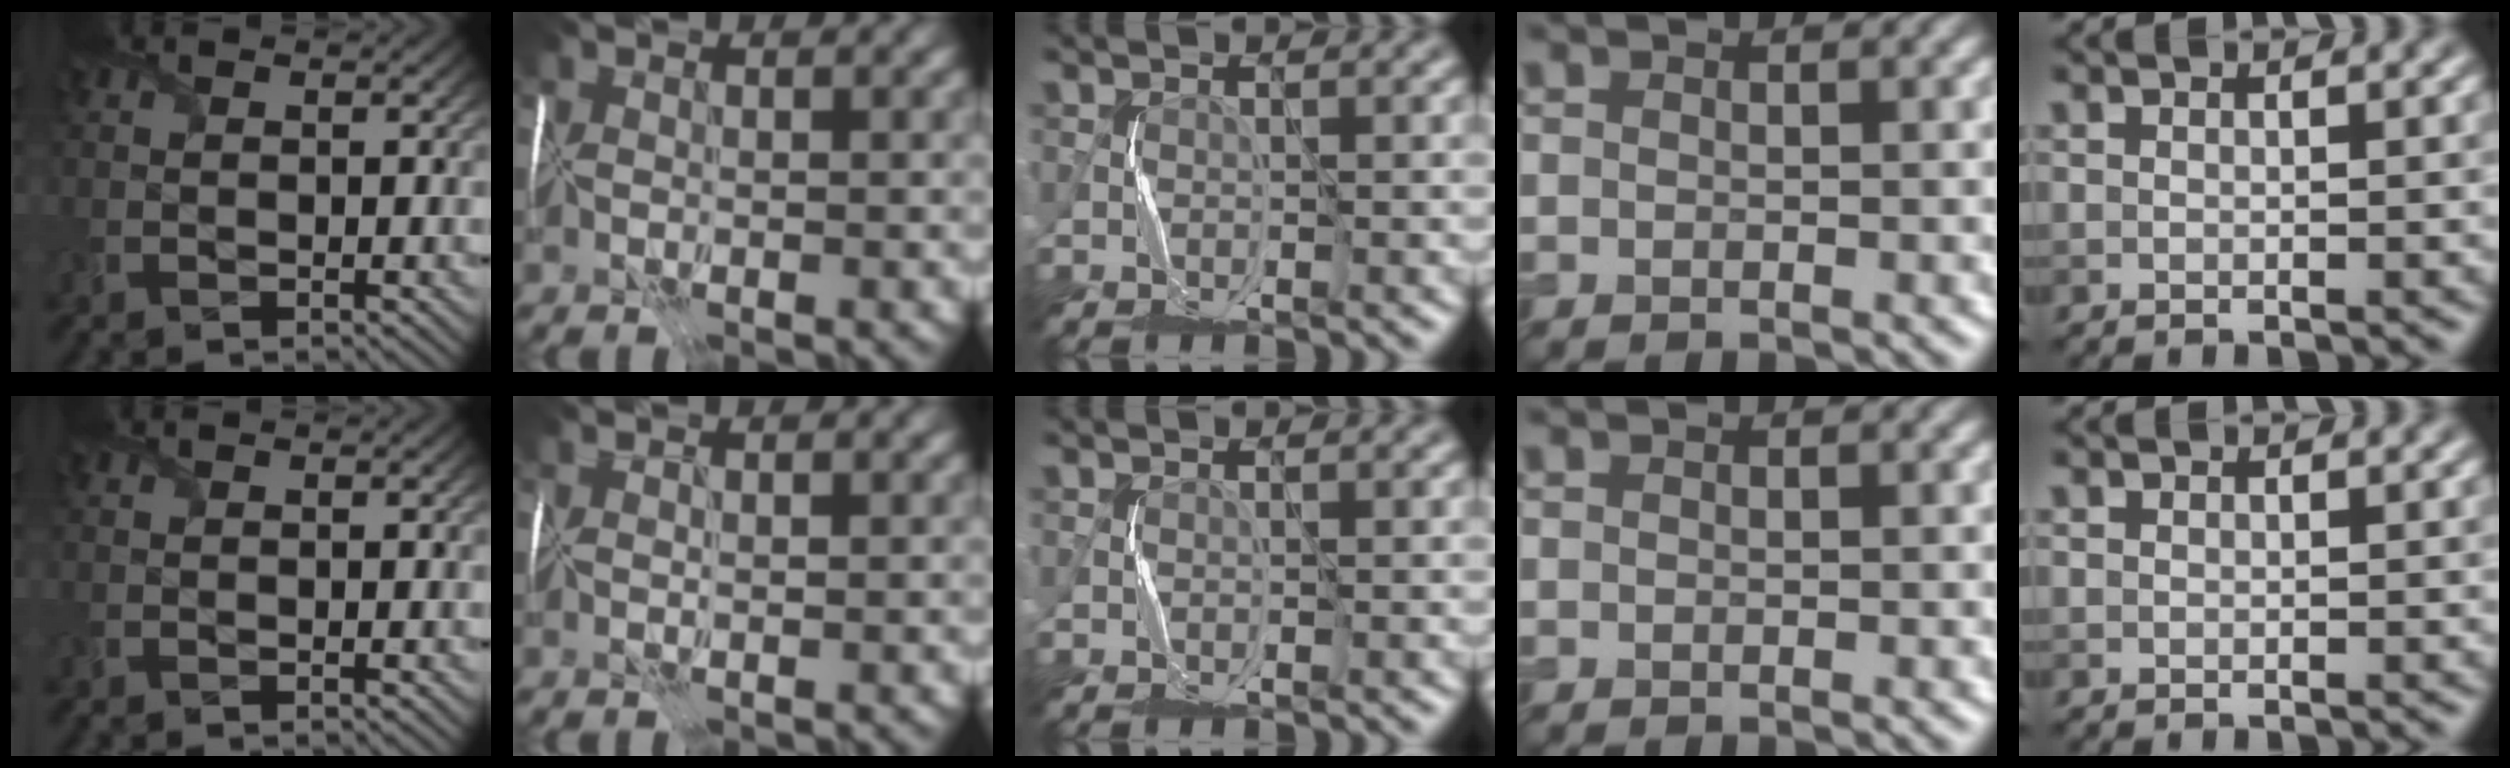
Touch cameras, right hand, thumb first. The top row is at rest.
{"index": {"total": 2.0, "force": [0.2, -1.3, -1.5], "torque": [0.030, -0.002, 0.005]}}